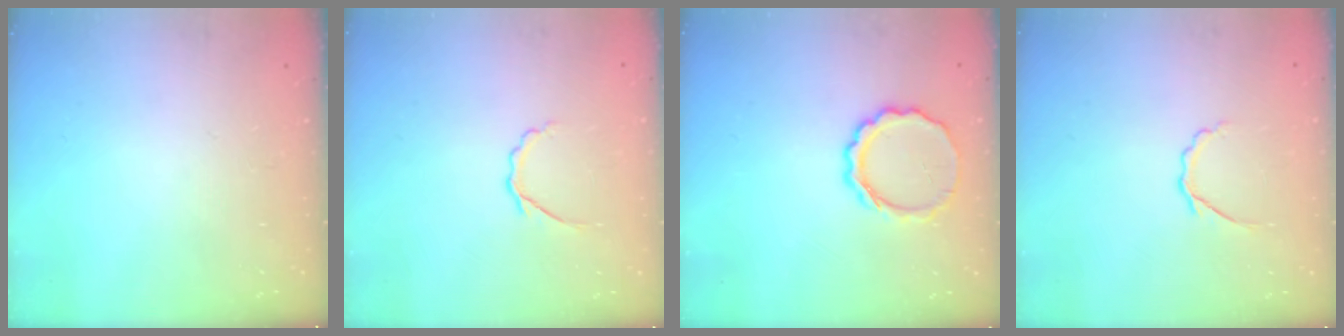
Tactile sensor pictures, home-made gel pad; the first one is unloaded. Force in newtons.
{"total": 2.9, "press": 2.7, "slide": 0.8}
{"total": 9.0, "press": 8.8, "slide": 1.9}
{"total": 2.9, "press": 2.7, "slide": 0.8}